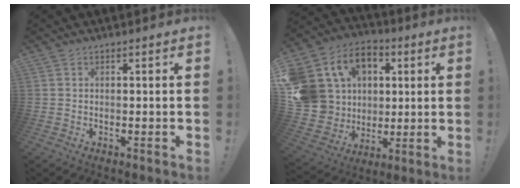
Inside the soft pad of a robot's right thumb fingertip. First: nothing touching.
{"total": 17.9, "force": [4.4, 15.9, 6.9], "torque": [-0.142, -0.019, 0.120]}